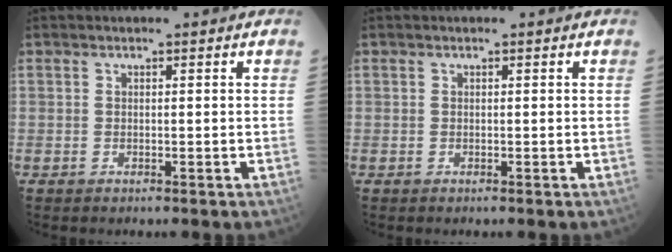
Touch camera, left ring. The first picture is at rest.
{"total": 0.0}